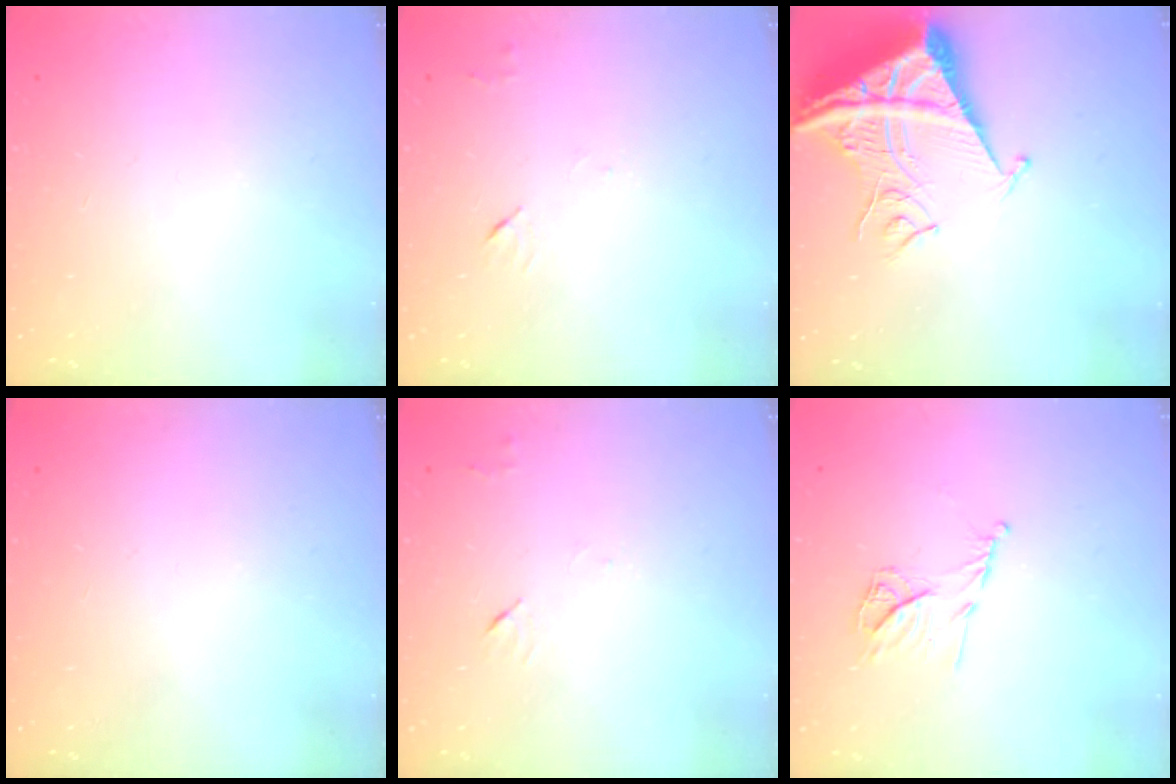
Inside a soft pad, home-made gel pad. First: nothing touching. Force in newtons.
{"total": 3.7, "press": 3.6, "slide": 0.5}
{"total": 11.9, "press": 11.8, "slide": 1.2}
{"total": 0.0}
{"total": 3.7, "press": 3.6, "slide": 0.5}
{"total": 9.8, "press": 9.8, "slide": 0.6}